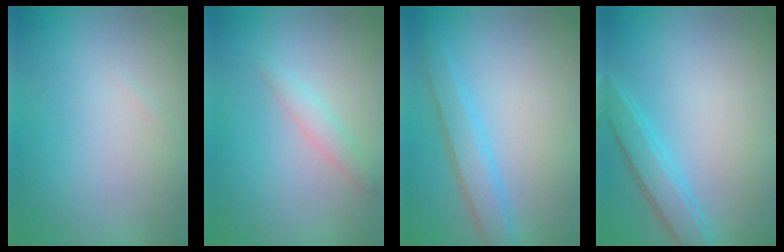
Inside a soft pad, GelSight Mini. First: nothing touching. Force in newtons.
{"total": 1.4, "press": 1.4, "slide": 0.0}
{"total": 2.8, "press": 2.8, "slide": 0.1}
{"total": 2.8, "press": 2.8, "slide": 0.2}